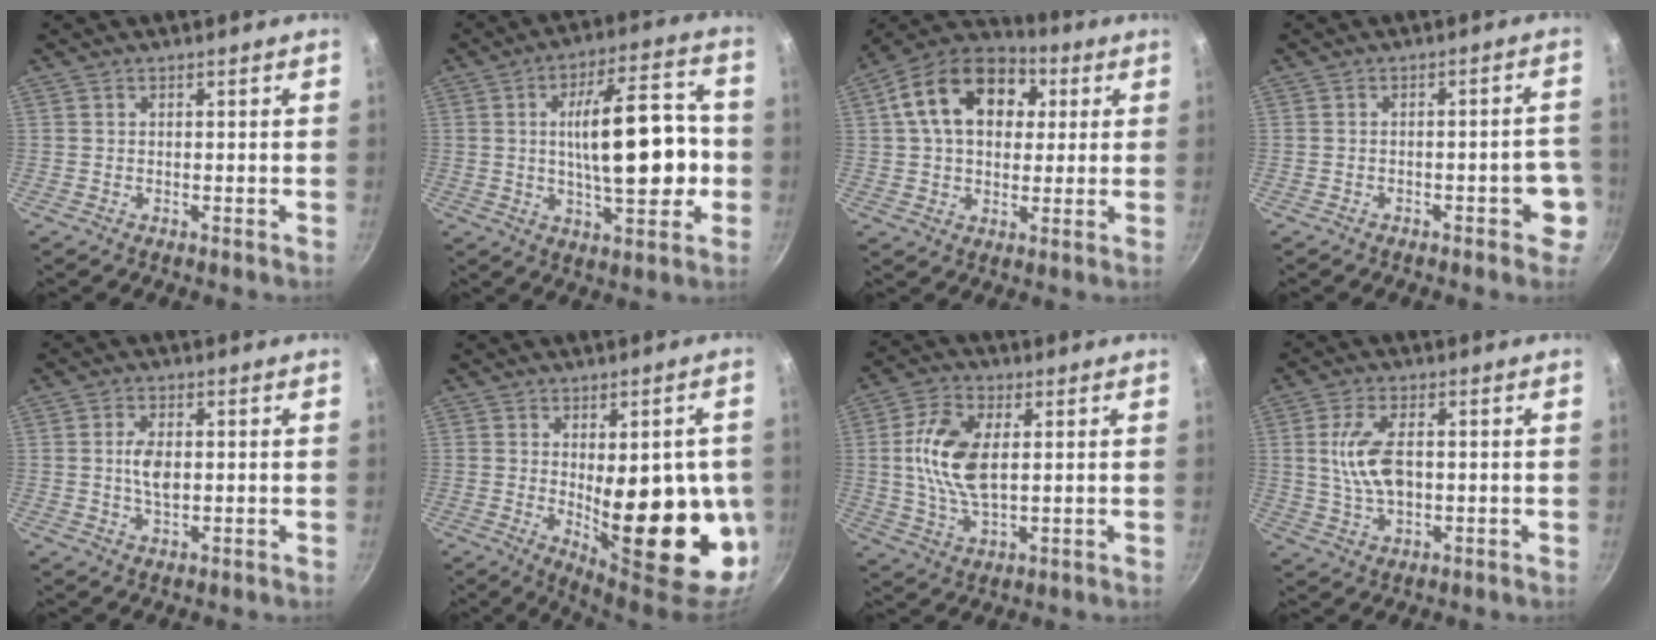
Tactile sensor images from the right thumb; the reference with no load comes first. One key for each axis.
{"total": 18.5, "fx": -0.9, "fy": 7.3, "fz": 17.0, "tx": -0.227, "ty": 0.030, "tz": -0.009}
{"total": 17.9, "fx": 4.5, "fy": 12.5, "fz": 11.9, "tx": -0.180, "ty": 0.021, "tz": 0.059}
{"total": 5.7, "fx": -2.3, "fy": 2.4, "fz": 4.6, "tx": -0.032, "ty": 0.031, "tz": -0.023}
{"total": 5.0, "fx": 0.3, "fy": 2.7, "fz": 4.2, "tx": -0.070, "ty": 0.000, "tz": 0.004}
{"total": 21.9, "fx": -1.8, "fy": 8.6, "fz": 20.1, "tx": -0.237, "ty": -0.024, "tz": -0.002}
{"total": 12.0, "fx": 1.8, "fy": 6.4, "fz": 10.0, "tx": -0.190, "ty": 0.003, "tz": 0.032}
{"total": 8.7, "fx": 0.7, "fy": 4.5, "fz": 7.5, "tx": -0.140, "ty": 0.003, "tz": 0.013}